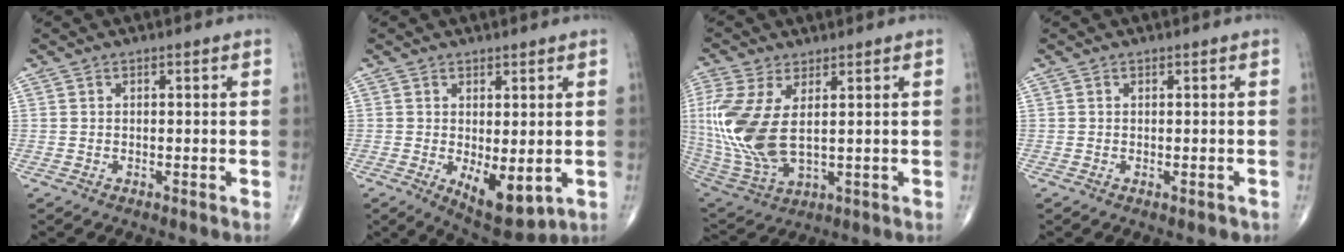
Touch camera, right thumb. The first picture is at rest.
{"total": 8.2, "force": [-1.4, 3.6, 7.2], "torque": [-0.095, -0.020, -0.007]}
{"total": 16.0, "force": [2.1, 7.9, 13.8], "torque": [-0.331, -0.018, 0.056]}
{"total": 0.8, "force": [-0.3, 0.4, 0.7], "torque": [-0.004, -0.002, -0.002]}